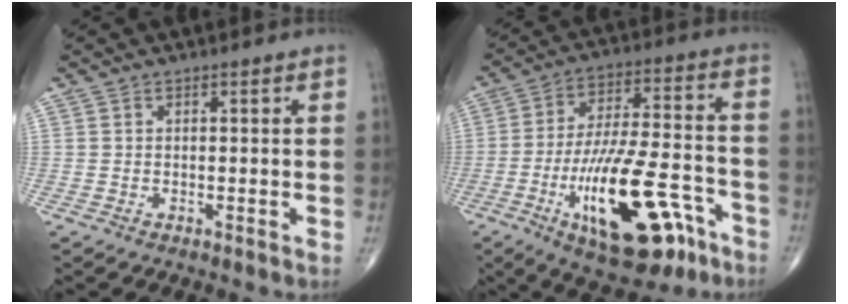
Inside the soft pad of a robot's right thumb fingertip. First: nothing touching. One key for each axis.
{"total": 22.2, "fx": -9.7, "fy": 8.5, "fz": 18.1, "tx": -0.306, "ty": 0.045, "tz": -0.146}